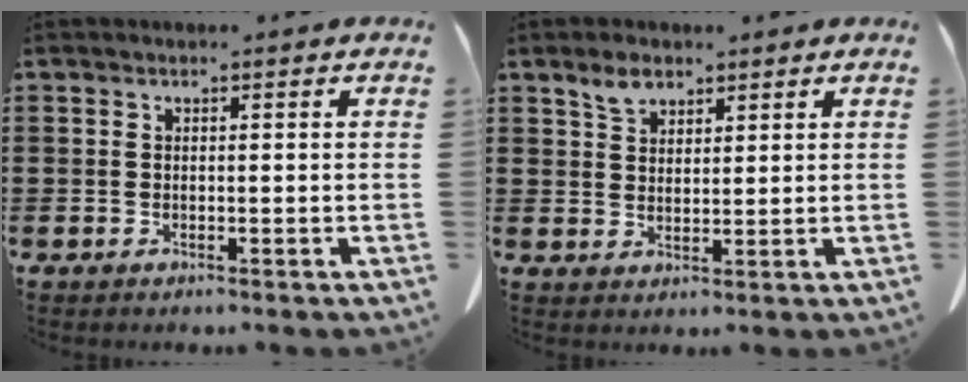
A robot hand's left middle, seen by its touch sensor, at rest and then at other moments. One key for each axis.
{"total": 3.2, "fx": 2.4, "fy": 1.5, "fz": 1.5, "tx": -0.026, "ty": 0.000, "tz": 0.044}